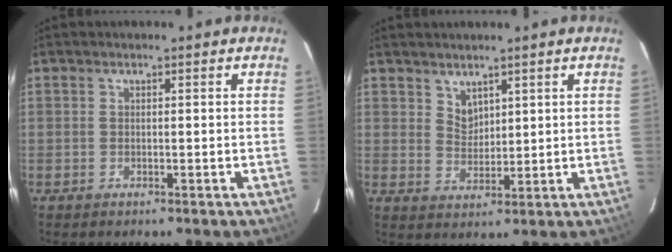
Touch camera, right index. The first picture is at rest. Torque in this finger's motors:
{"motor_torque": [-0.11, -0.03, -0.04, 0.00]}